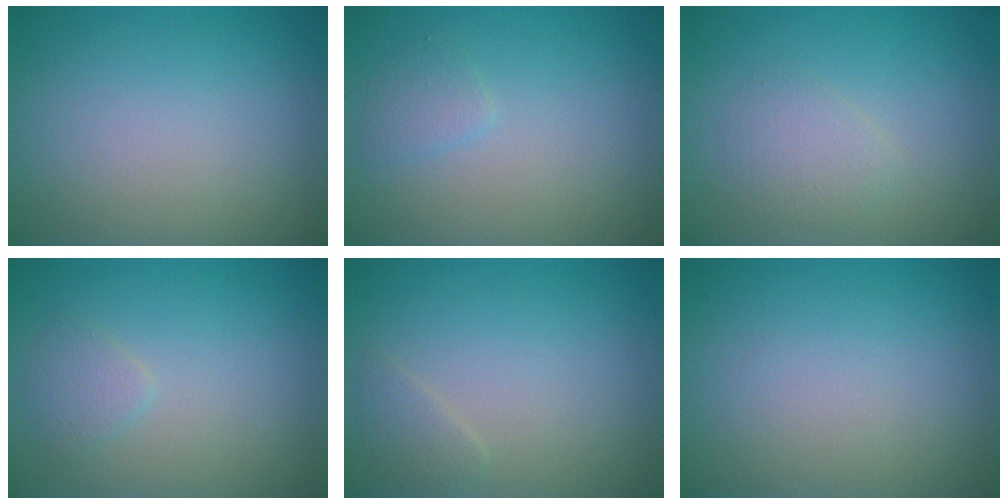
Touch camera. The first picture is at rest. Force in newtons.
{"total": 1.2, "press": 1.2, "slide": 0.0}
{"total": 1.8, "press": 1.8, "slide": 0.1}
{"total": 1.3, "press": 1.3, "slide": 0.1}
{"total": 1.2, "press": 1.2, "slide": 0.0}
{"total": 0.0}